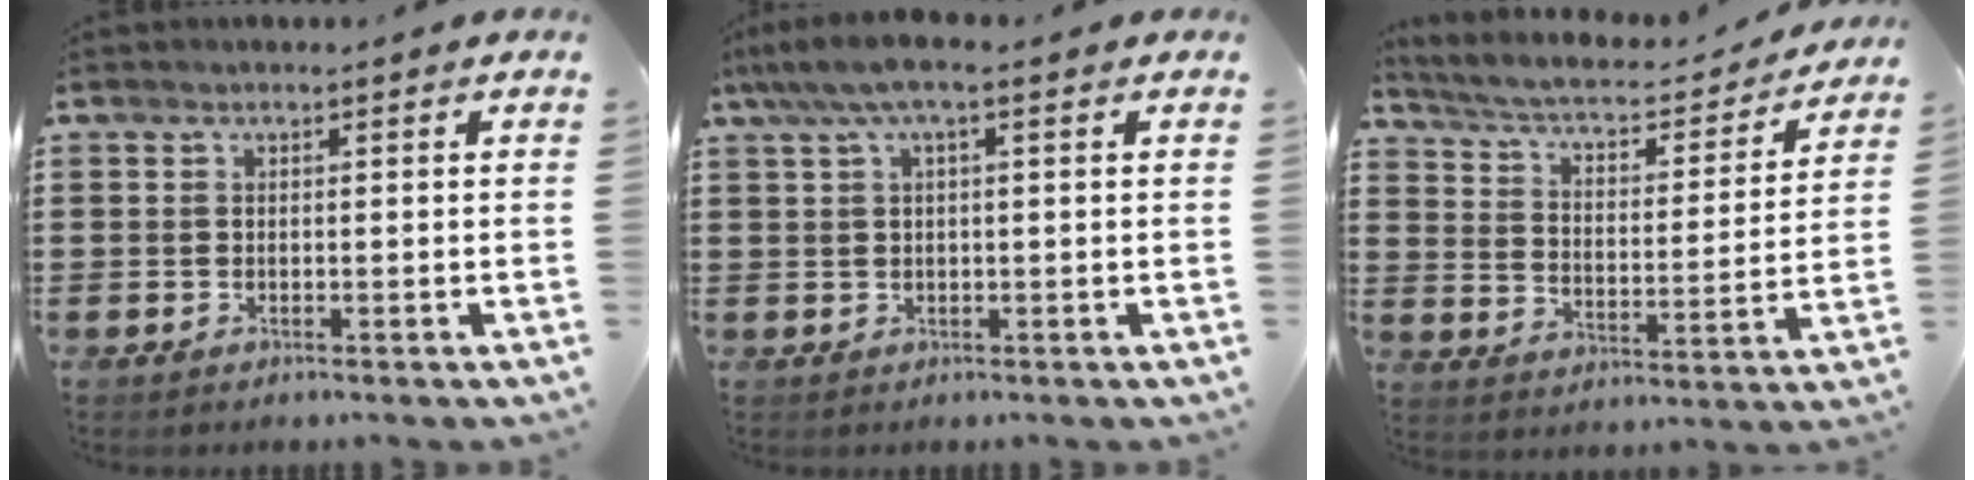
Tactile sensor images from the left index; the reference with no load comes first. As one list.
[{"total": 3.5, "force": [1.0, 0.7, 3.2], "torque": [-0.068, 0.002, 0.013]}, {"total": 4.4, "force": [3.9, 0.6, 1.9], "torque": [-0.059, -0.030, 0.058]}]